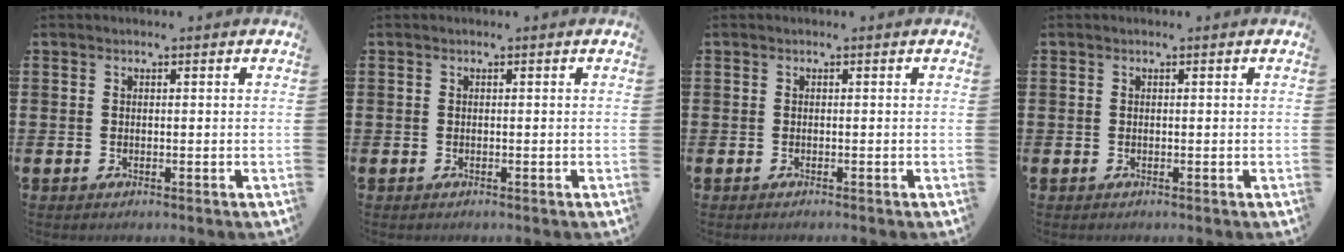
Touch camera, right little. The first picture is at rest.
{"total": 0.0}
{"total": 0.0}
{"total": 0.0}